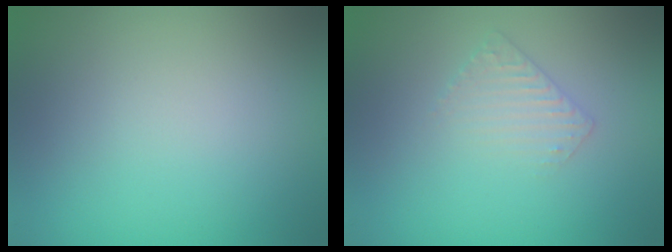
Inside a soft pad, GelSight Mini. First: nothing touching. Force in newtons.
{"total": 1.6, "press": 1.6, "slide": 0.4}